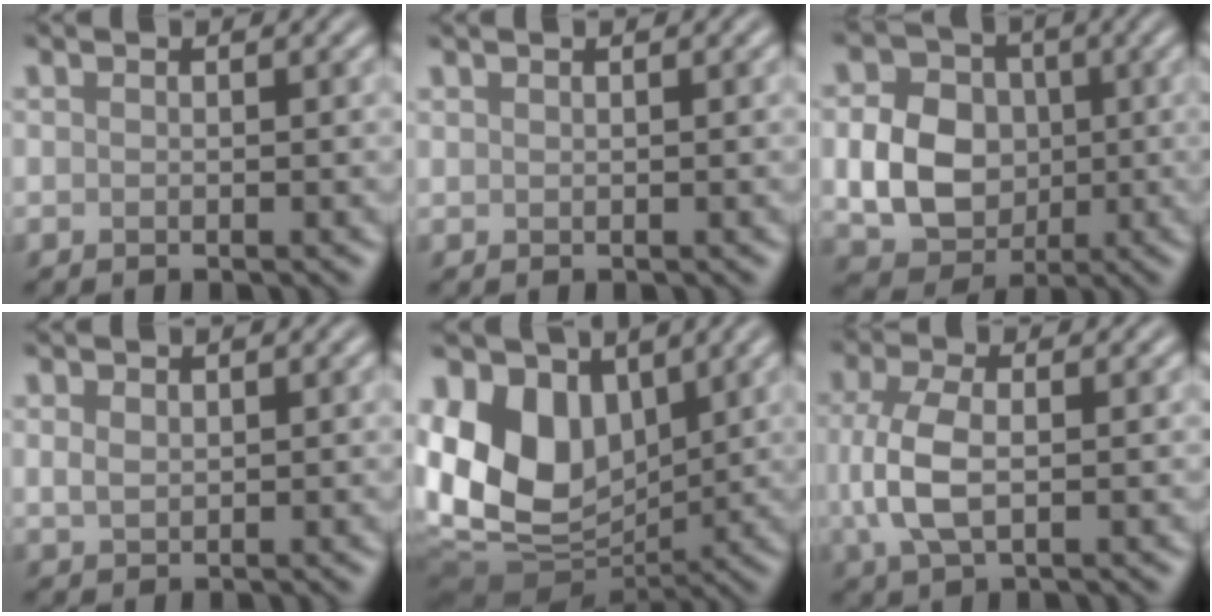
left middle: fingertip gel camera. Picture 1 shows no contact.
{"total": 0.0}
{"total": 6.7, "force": [-0.4, 5.5, 3.9], "torque": [-0.082, 0.001, -0.004]}
{"total": 1.4, "force": [0.4, 1.0, 0.8], "torque": [-0.022, 0.004, 0.012]}
{"total": 12.9, "force": [2.3, 9.1, 8.8], "torque": [-0.182, 0.017, 0.040]}
{"total": 4.6, "force": [0.0, 2.3, 4.0], "torque": [-0.102, 0.003, 0.001]}